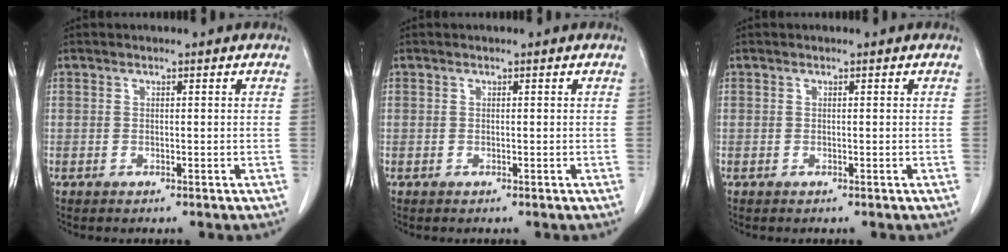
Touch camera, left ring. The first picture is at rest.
{"total": 0.0}
{"total": 0.0}